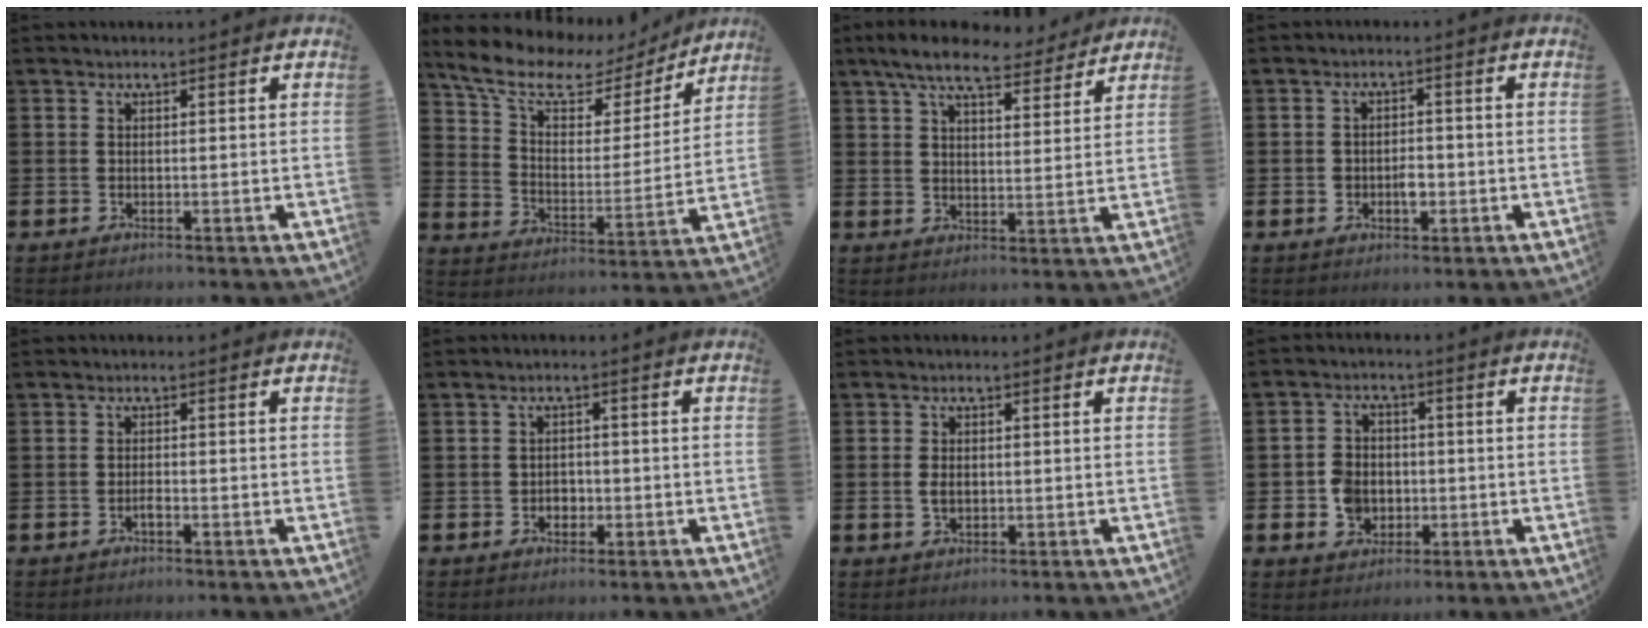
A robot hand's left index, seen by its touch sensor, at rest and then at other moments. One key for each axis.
{"total": 9.9, "fx": 7.6, "fy": 4.4, "fz": 4.5, "tx": -0.119, "ty": -0.041, "tz": 0.126}
{"total": 8.2, "fx": 7.3, "fy": 2.0, "fz": 3.0, "tx": -0.063, "ty": -0.036, "tz": 0.128}
{"total": 2.6, "fx": -0.6, "fy": 1.7, "fz": 1.8, "tx": -0.022, "ty": -0.001, "tz": -0.015}
{"total": 0.9, "fx": -0.6, "fy": 0.2, "fz": 0.7, "tx": -0.010, "ty": -0.005, "tz": -0.011}
{"total": 1.7, "fx": -0.5, "fy": 1.5, "fz": 0.8, "tx": -0.004, "ty": 0.000, "tz": -0.015}
{"total": 1.9, "fx": 0.0, "fy": 1.3, "fz": 1.4, "tx": -0.021, "ty": 0.004, "tz": -0.004}
{"total": 4.8, "fx": -0.9, "fy": 4.3, "fz": 1.9, "tx": -0.037, "ty": 0.010, "tz": -0.020}